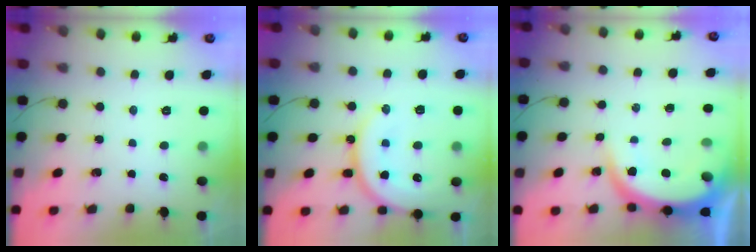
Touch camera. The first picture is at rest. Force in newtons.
{"total": 16.6, "press": 16.5, "slide": 1.7}
{"total": 10.8, "press": 10.7, "slide": 0.9}